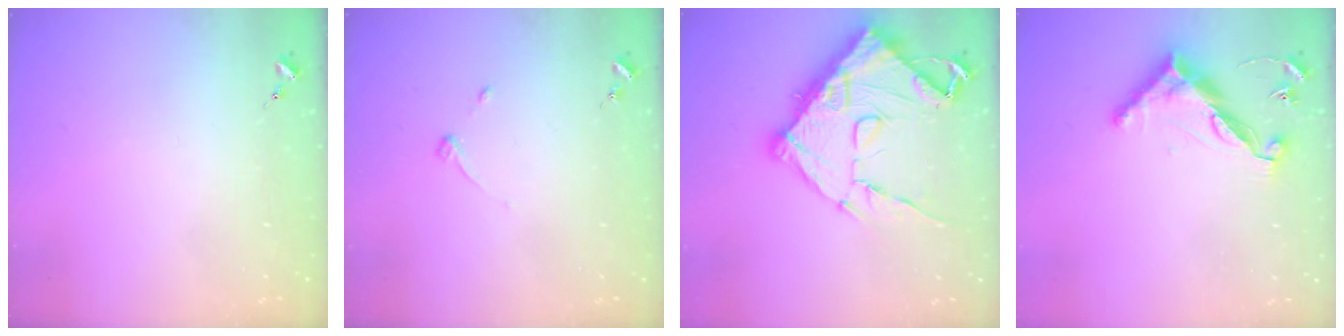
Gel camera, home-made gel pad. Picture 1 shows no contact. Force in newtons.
{"total": 3.3, "press": 3.2, "slide": 0.6}
{"total": 20.9, "press": 20.8, "slide": 2.3}
{"total": 11.6, "press": 11.6, "slide": 0.4}